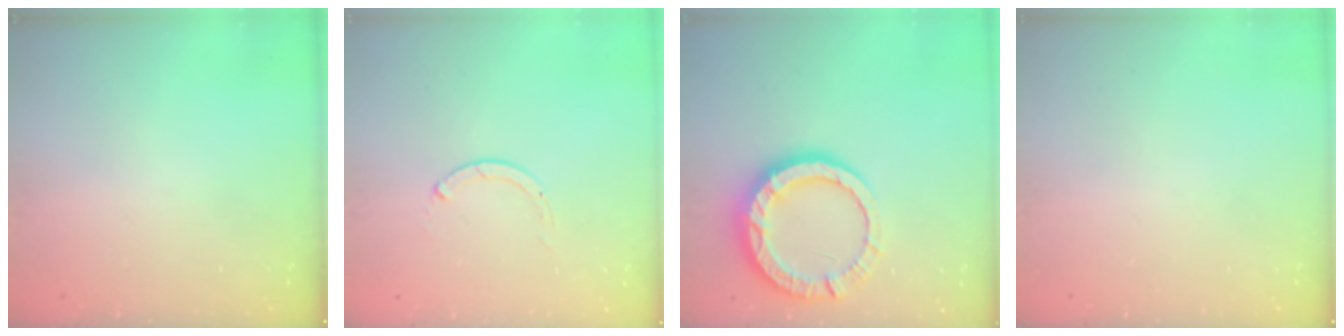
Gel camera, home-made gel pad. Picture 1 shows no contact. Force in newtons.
{"total": 0.0}
{"total": 12.5, "press": 12.4, "slide": 0.9}
{"total": 0.0}